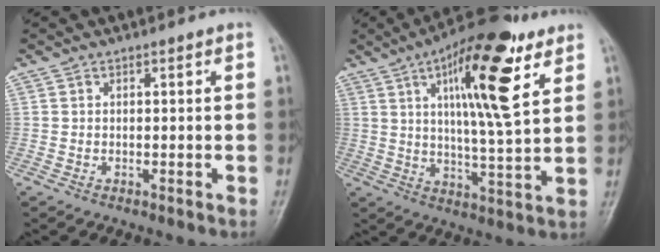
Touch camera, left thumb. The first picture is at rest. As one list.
[{"total": 18.2, "force": [8.1, 4.8, 15.5], "torque": [-0.228, -0.027, 0.125]}]